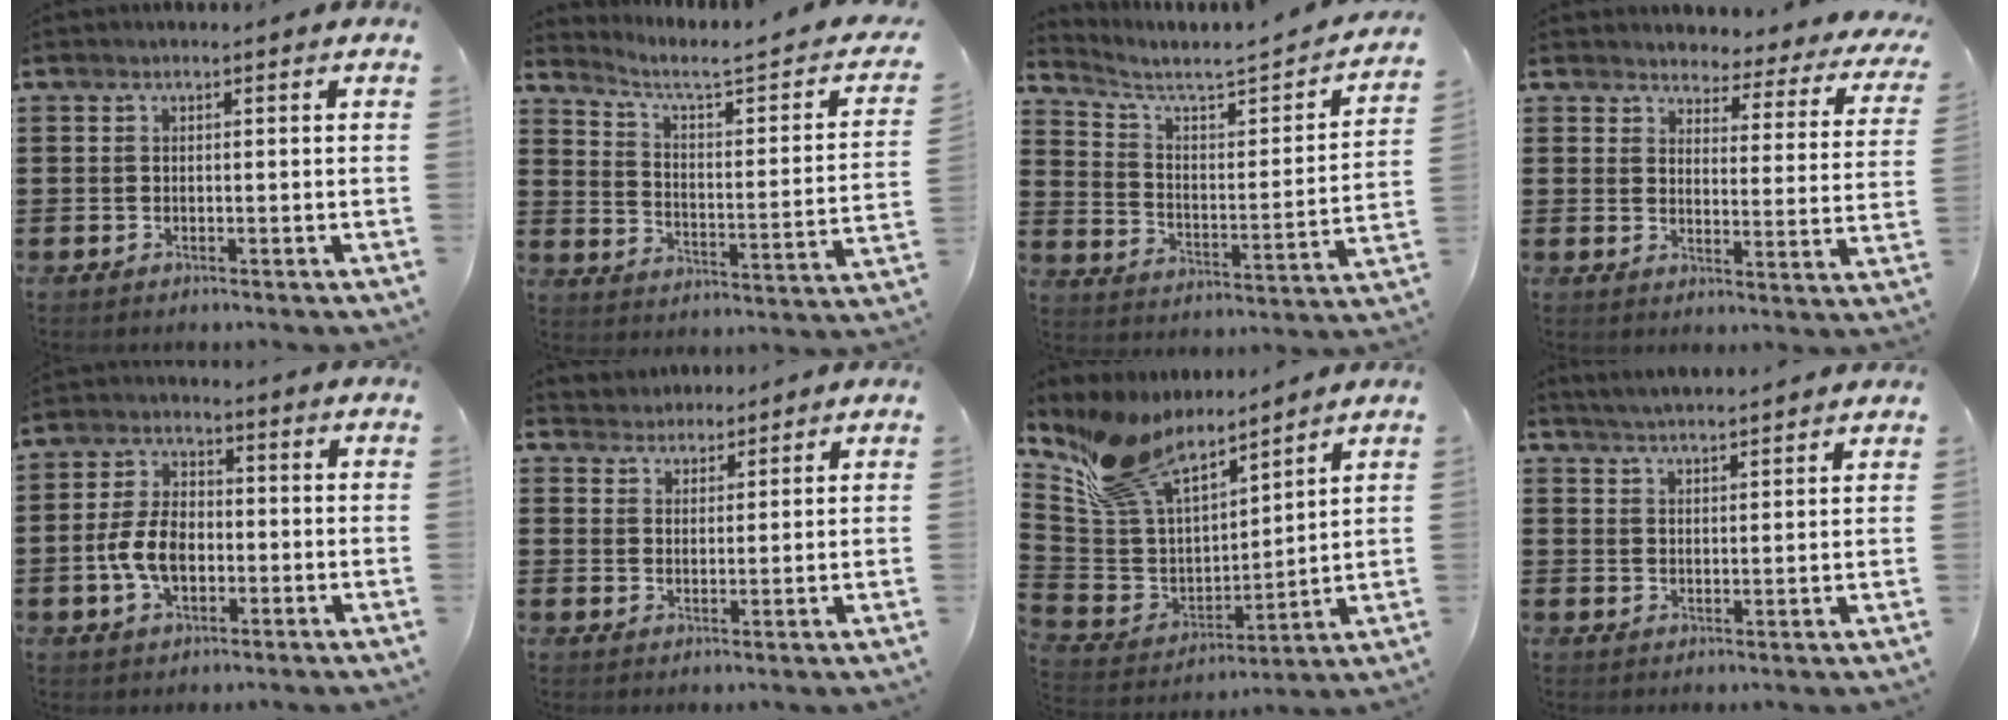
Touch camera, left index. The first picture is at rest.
{"total": 3.6, "force": [2.4, 0.5, 2.7], "torque": [-0.070, -0.026, 0.027]}
{"total": 3.6, "force": [2.9, 0.6, 2.1], "torque": [-0.063, -0.030, 0.035]}
{"total": 3.3, "force": [3.2, 0.8, 0.2], "torque": [-0.020, -0.030, 0.048]}
{"total": 7.4, "force": [-1.7, 4.4, 5.7], "torque": [-0.135, 0.003, -0.038]}
{"total": 3.2, "force": [2.8, 1.3, -0.7], "torque": [-0.001, -0.002, 0.053]}
{"total": 12.7, "force": [10.3, 4.9, 5.5], "torque": [-0.156, -0.051, 0.191]}
{"total": 3.3, "force": [3.2, -0.6, 0.1], "torque": [-0.012, -0.012, 0.058]}